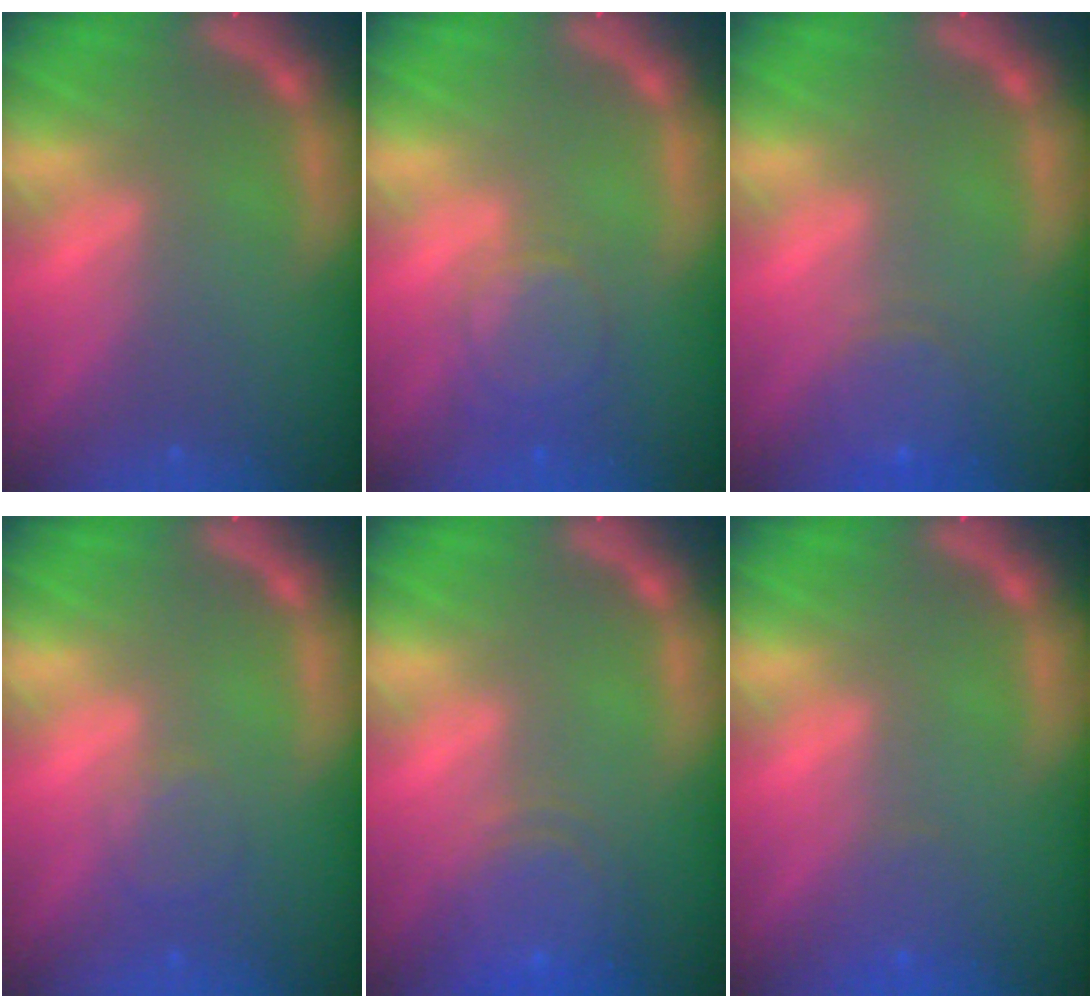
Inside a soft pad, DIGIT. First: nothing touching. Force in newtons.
{"total": 4.0}
{"total": 3.5}
{"total": 2.0}
{"total": 5.5}
{"total": 1.4}